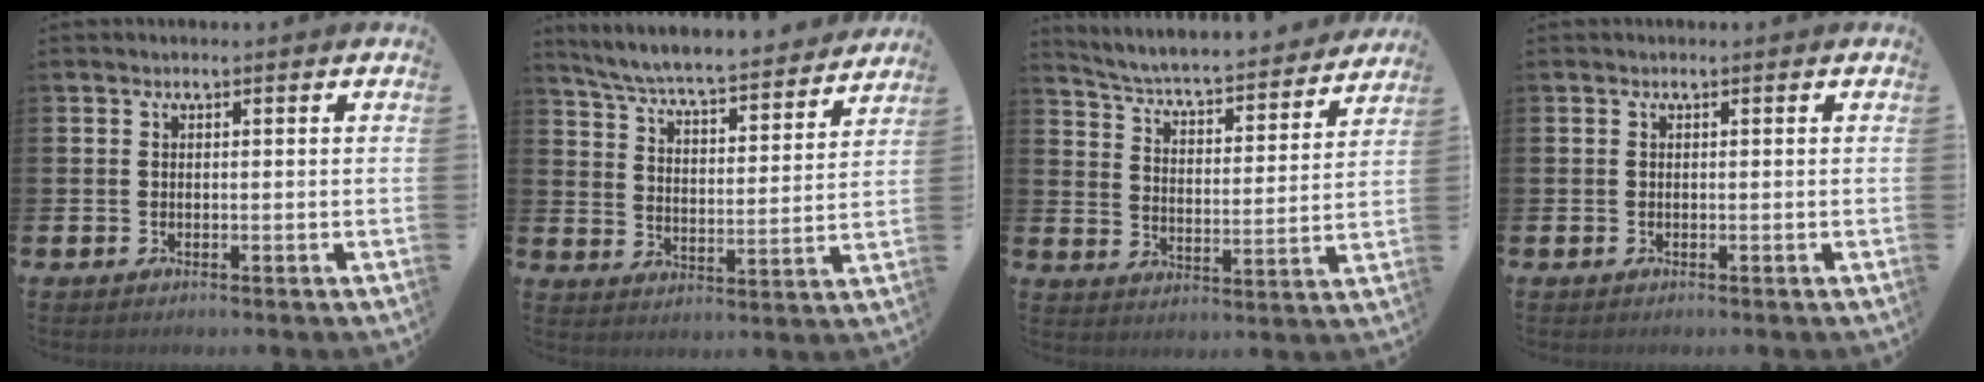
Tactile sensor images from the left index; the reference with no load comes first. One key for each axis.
{"total": 6.9, "fx": 6.6, "fy": 0.3, "fz": 2.0, "tx": -0.073, "ty": -0.052, "tz": 0.112}
{"total": 5.4, "fx": 5.1, "fy": 0.6, "fz": 1.7, "tx": -0.063, "ty": -0.046, "tz": 0.080}
{"total": 0.0}